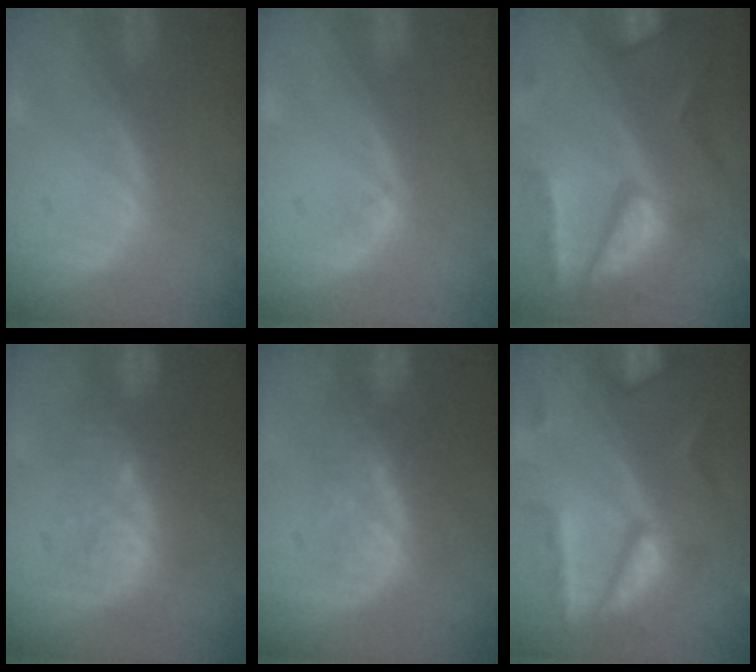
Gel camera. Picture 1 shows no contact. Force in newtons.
{"total": 1.4, "press": 1.3, "slide": 0.5}
{"total": 10.4, "press": 8.8, "slide": 5.5}
{"total": 9.3, "press": 8.6, "slide": 3.6}
{"total": 8.4, "press": 7.8, "slide": 3.0}
{"total": 9.3, "press": 8.2, "slide": 4.3}